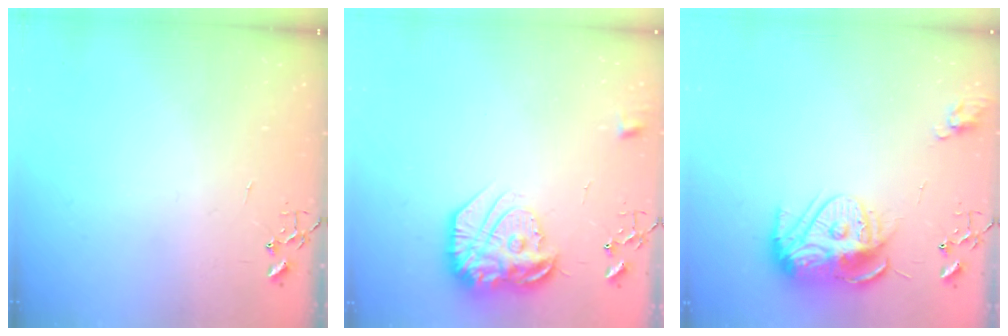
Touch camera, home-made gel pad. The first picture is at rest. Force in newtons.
{"total": 18.4, "press": 18.3, "slide": 1.7}
{"total": 13.5, "press": 13.4, "slide": 1.1}